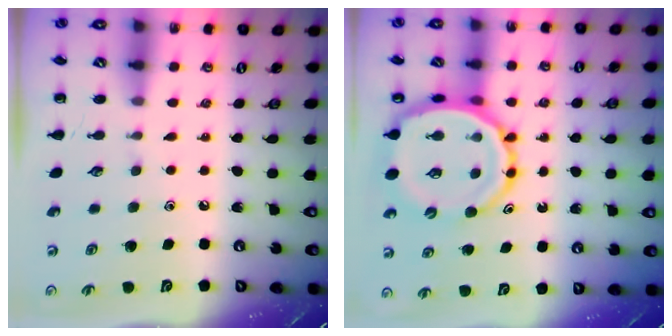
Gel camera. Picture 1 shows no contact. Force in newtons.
{"total": 14.6, "press": 14.2, "slide": 3.5}